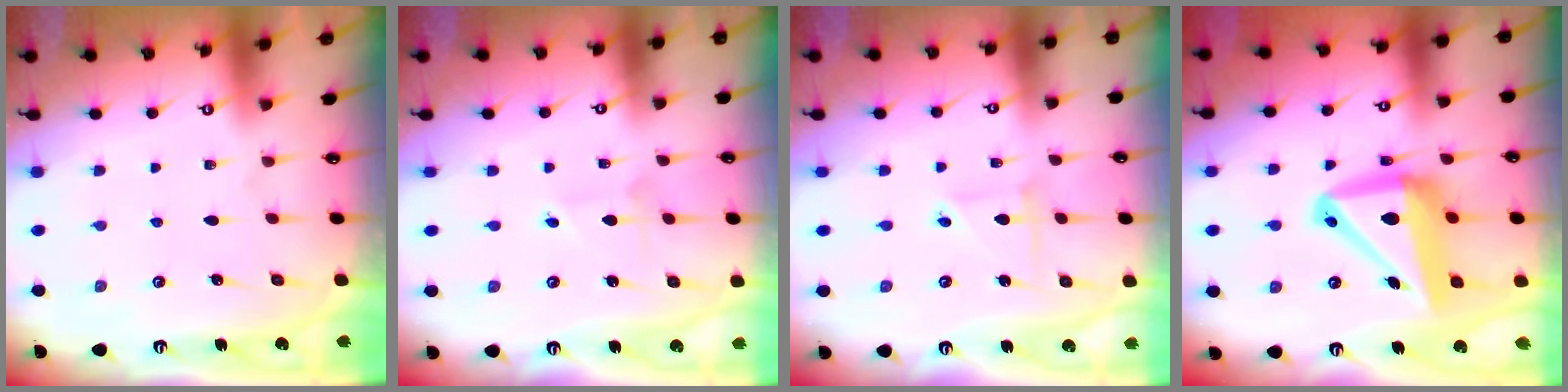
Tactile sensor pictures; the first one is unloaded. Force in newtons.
{"total": 1.6, "press": 1.6, "slide": 0.2}
{"total": 2.8, "press": 2.8, "slide": 0.3}
{"total": 15.0, "press": 14.7, "slide": 2.6}